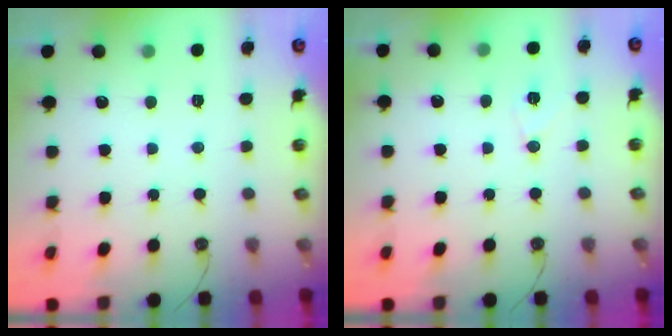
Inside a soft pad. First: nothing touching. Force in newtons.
{"total": 6.6, "press": 6.2, "slide": 2.4}